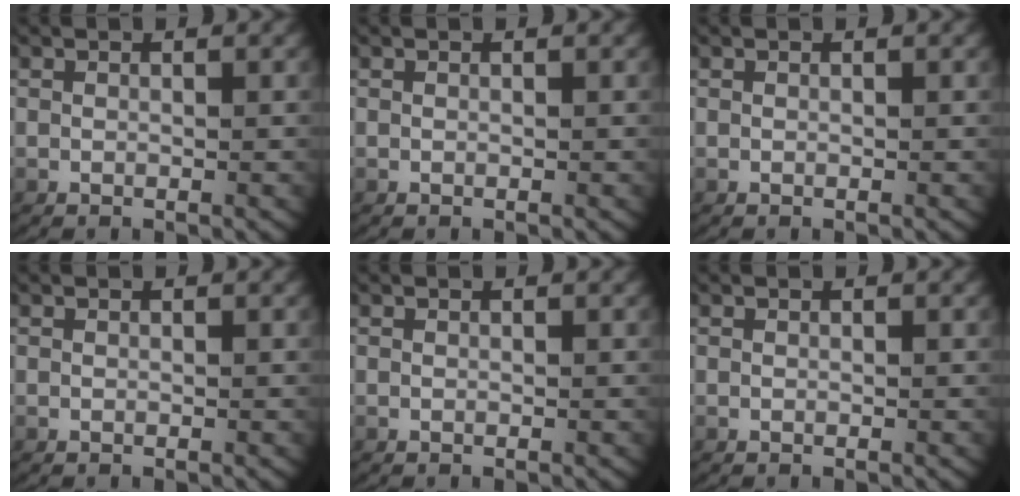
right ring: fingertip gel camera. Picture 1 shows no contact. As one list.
[{"total": 0.0}, {"total": 0.0}, {"total": 0.0}, {"total": 0.0}, {"total": 0.0}]